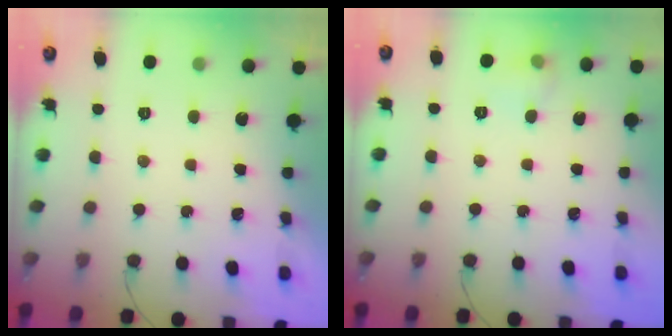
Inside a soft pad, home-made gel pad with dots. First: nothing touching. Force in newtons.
{"total": 5.0, "press": 4.7, "slide": 1.6}